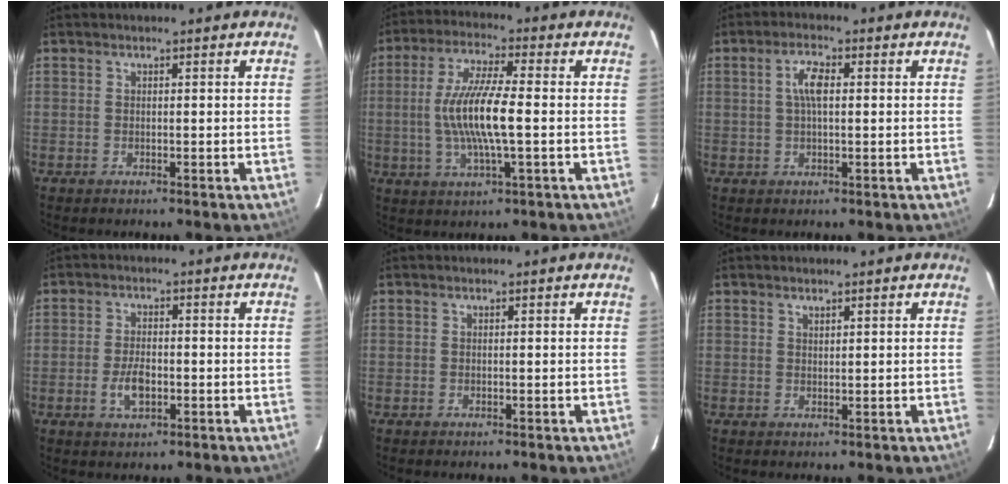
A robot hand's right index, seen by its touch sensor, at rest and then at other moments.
{"total": 11.8, "force": [-0.9, 1.8, 11.6], "torque": [-0.228, -0.002, -0.018]}
{"total": 4.1, "force": [0.7, 1.4, 3.8], "torque": [-0.074, 0.009, 0.013]}
{"total": 4.7, "force": [-1.6, 2.3, 3.8], "torque": [-0.079, 0.000, -0.026]}
{"total": 0.0}
{"total": 1.0, "force": [0.9, 0.3, 0.3], "torque": [-0.005, 0.001, 0.016]}